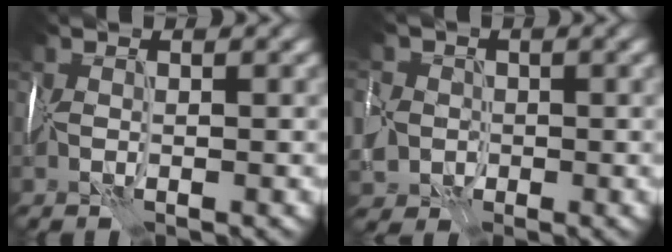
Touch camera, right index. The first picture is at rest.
{"total": 5.6, "force": [-1.9, 5.1, 1.5], "torque": [-0.037, -0.002, -0.051]}